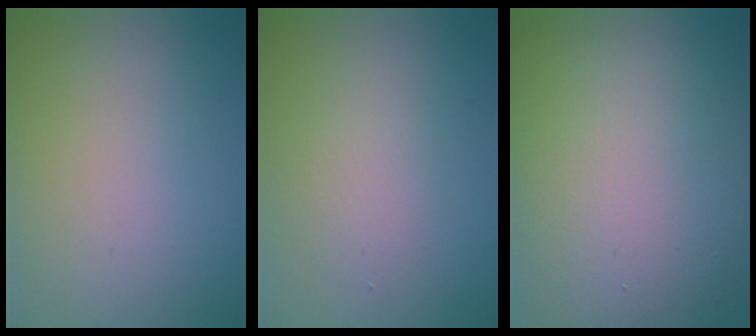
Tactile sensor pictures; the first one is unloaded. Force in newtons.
{"total": 1.9, "press": 1.9, "slide": 0.0}
{"total": 17.0, "press": 17.0, "slide": 1.0}